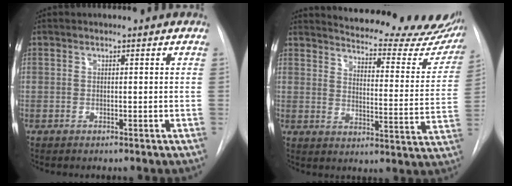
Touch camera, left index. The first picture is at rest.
{"total": 25.4, "force": [23.3, 5.4, 8.4], "torque": [-0.116, -0.100, 0.267]}